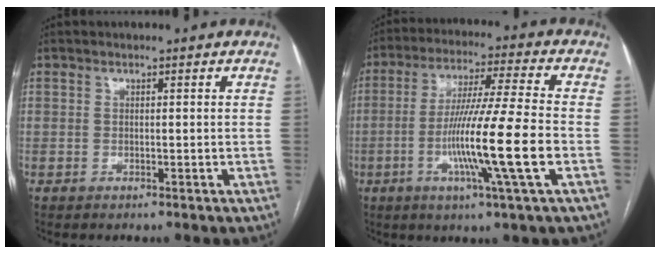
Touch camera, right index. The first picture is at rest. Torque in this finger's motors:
{"motor_torque": [1.76, -0.38, 0.93, 0.21]}